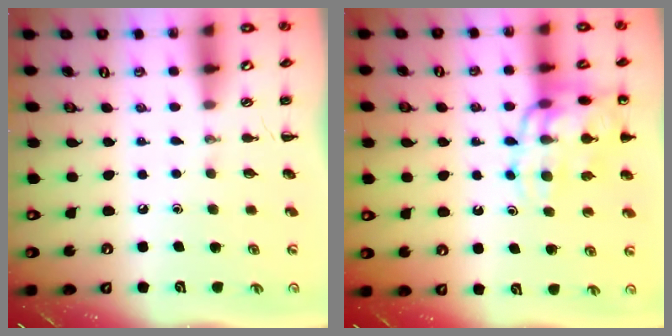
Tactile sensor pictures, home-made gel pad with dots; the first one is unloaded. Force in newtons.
{"total": 16.1, "press": 15.9, "slide": 3.0}